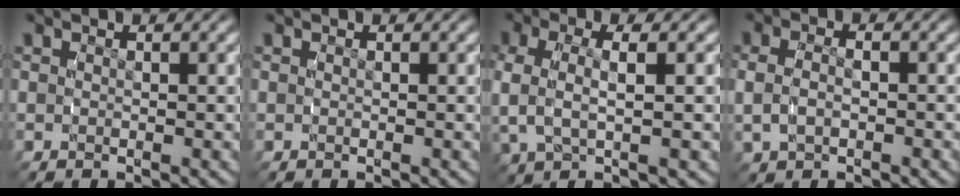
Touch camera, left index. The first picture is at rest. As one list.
[{"total": 0.0}, {"total": 4.1, "force": [0.8, 1.6, 3.7], "torque": [-0.090, -0.003, 0.019]}, {"total": 2.5, "force": [-0.4, 1.6, 1.9], "torque": [-0.043, -0.010, 0.003]}]